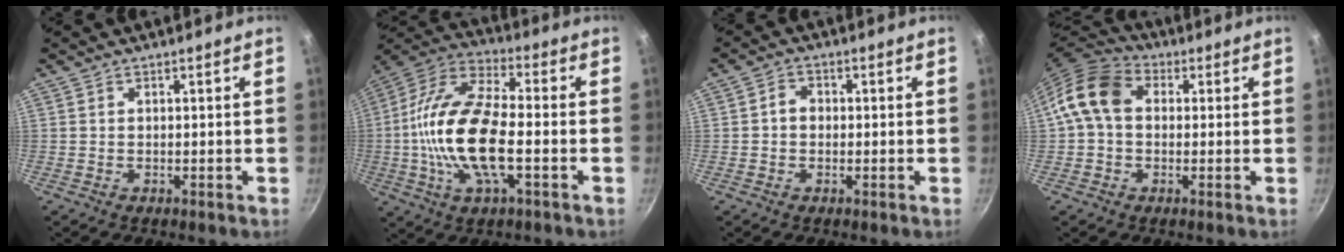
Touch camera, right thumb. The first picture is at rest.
{"total": 18.6, "force": [-2.9, 7.6, 16.8], "torque": [-0.321, 0.031, -0.074]}
{"total": 2.8, "force": [-0.1, 2.3, 1.6], "torque": [-0.017, 0.011, -0.005]}
{"total": 9.8, "force": [1.1, 7.5, 6.3], "torque": [-0.096, 0.023, -0.002]}